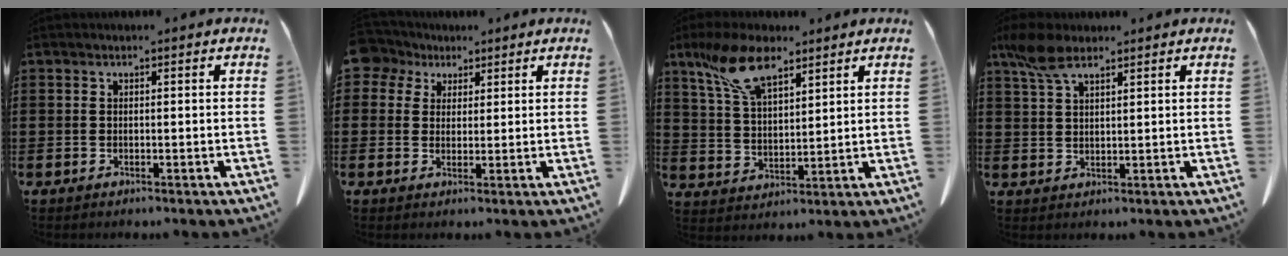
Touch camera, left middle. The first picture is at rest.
{"total": 4.5, "force": [3.0, 3.2, 1.0], "torque": [-0.033, 0.007, 0.054]}
{"total": 10.5, "force": [6.9, 4.2, 6.6], "torque": [-0.153, -0.008, 0.129]}
{"total": 6.0, "force": [4.0, 2.1, 4.0], "torque": [-0.096, -0.004, 0.073]}